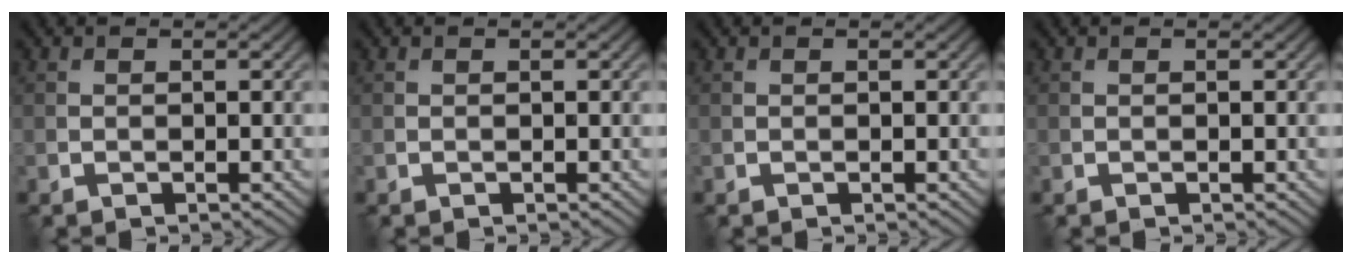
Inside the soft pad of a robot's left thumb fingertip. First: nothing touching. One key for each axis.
{"total": 0.0}
{"total": 0.0}
{"total": 0.0}